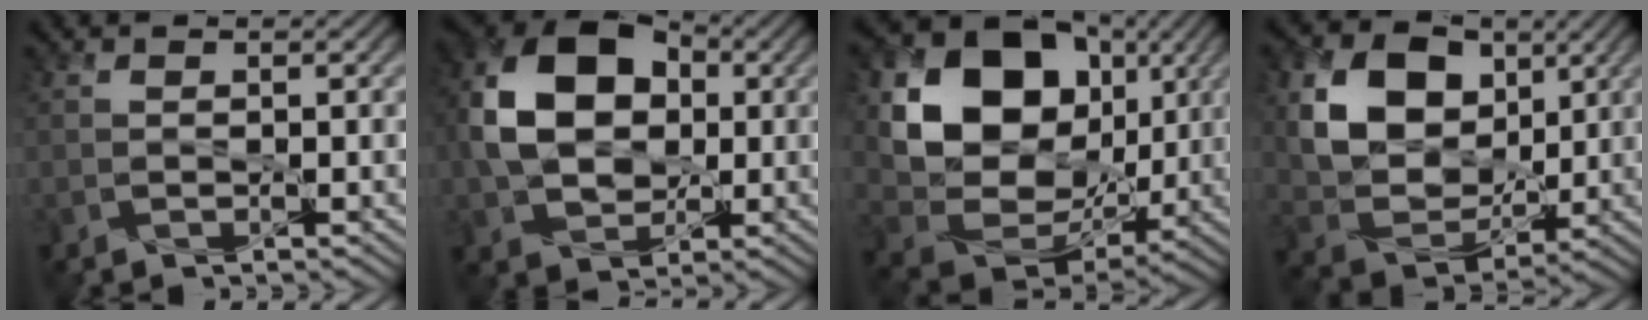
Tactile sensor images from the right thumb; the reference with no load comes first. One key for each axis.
{"total": 13.1, "fx": 1.3, "fy": 9.5, "fz": 9.0, "tx": -0.206, "ty": 0.014, "tz": 0.018}
{"total": 16.3, "fx": 4.5, "fy": 12.6, "fz": 9.2, "tx": -0.192, "ty": 0.004, "tz": 0.088}
{"total": 11.8, "fx": 3.6, "fy": 8.7, "fz": 7.1, "tx": -0.164, "ty": -0.003, "tz": 0.066}